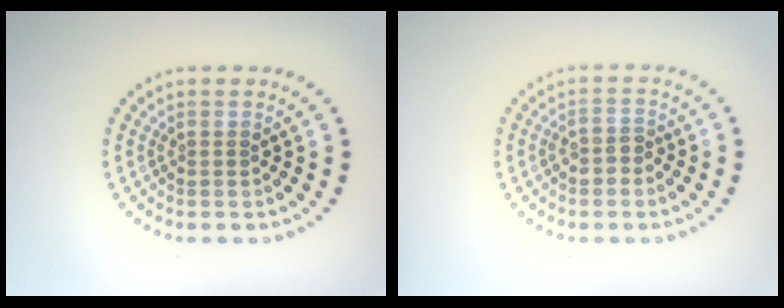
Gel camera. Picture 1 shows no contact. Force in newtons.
{"total": 1.7, "press": 1.6, "slide": 0.7}